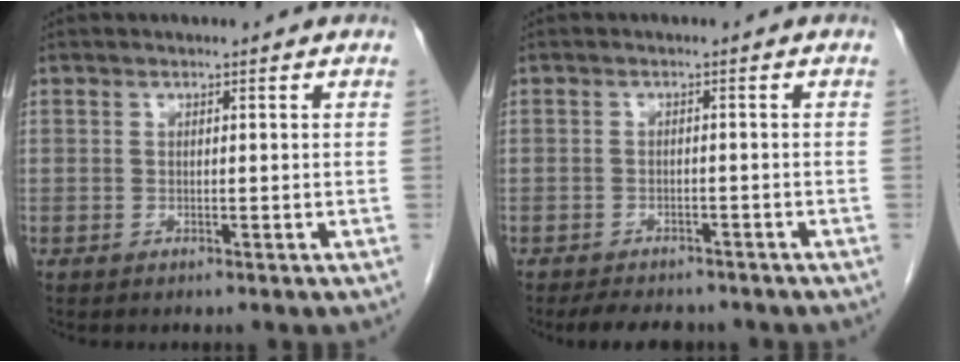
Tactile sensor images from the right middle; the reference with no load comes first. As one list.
[{"total": 6.9, "force": [-5.9, 2.6, 2.5], "torque": [-0.034, -0.003, -0.079]}]